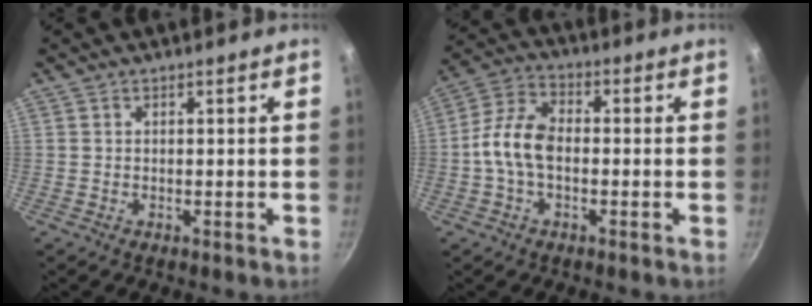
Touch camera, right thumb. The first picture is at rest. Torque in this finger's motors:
{"motor_torque": [2.40, 2.61, 1.47, -1.30, 0.40]}